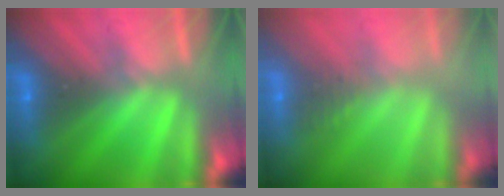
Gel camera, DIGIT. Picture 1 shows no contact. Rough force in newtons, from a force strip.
{"total": 2.6}